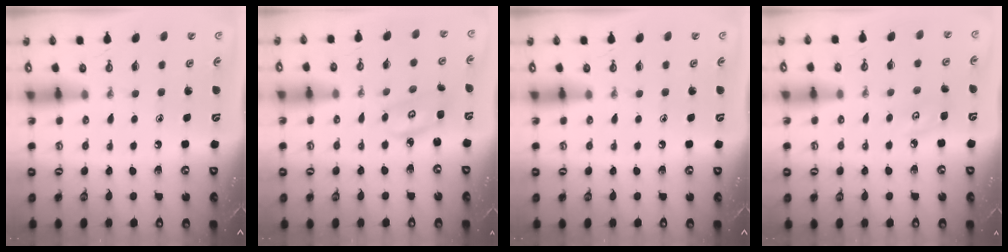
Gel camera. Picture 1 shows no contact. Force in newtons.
{"total": 3.9, "press": 3.9, "slide": 0.3}
{"total": 0.0}
{"total": 5.6, "press": 5.6, "slide": 0.8}